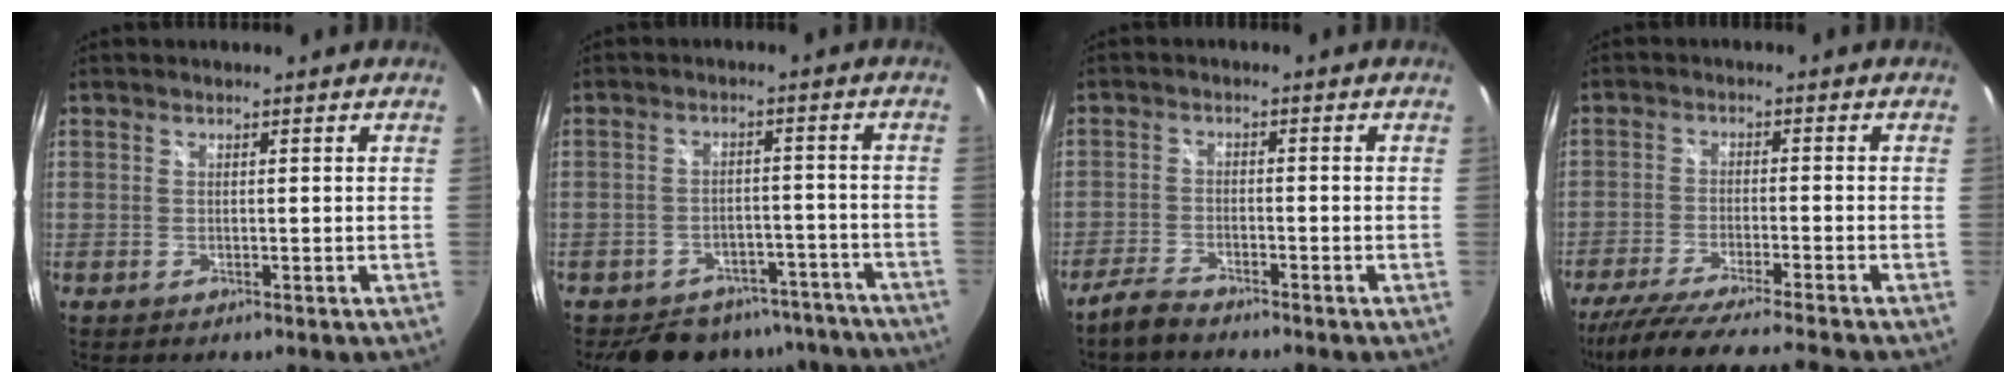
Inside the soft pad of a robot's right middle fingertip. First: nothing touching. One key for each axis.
{"total": 15.5, "fx": -13.0, "fy": 7.1, "fz": 4.4, "tx": -0.094, "ty": 0.026, "tz": -0.153}
{"total": 4.3, "fx": -3.8, "fy": 0.9, "fz": 1.6, "tx": -0.052, "ty": -0.007, "tz": -0.079}
{"total": 14.3, "fx": -12.8, "fy": -0.6, "fz": 6.5, "tx": -0.136, "ty": -0.030, "tz": -0.214}